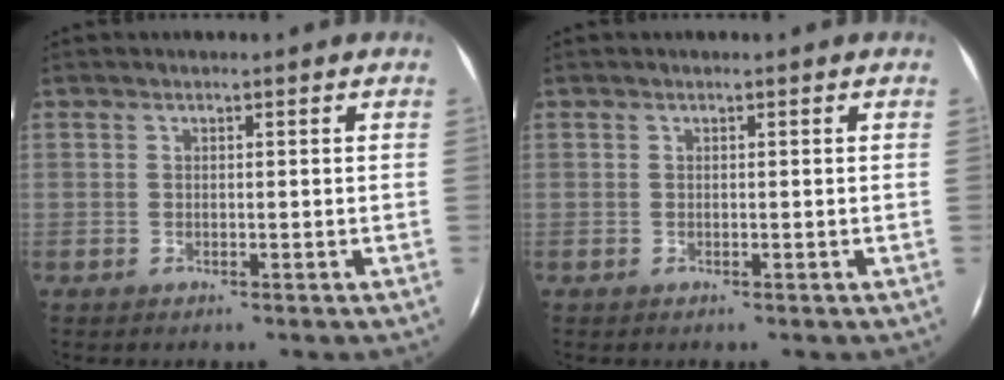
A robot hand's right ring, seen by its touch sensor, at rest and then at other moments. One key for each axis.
{"total": 0.0}